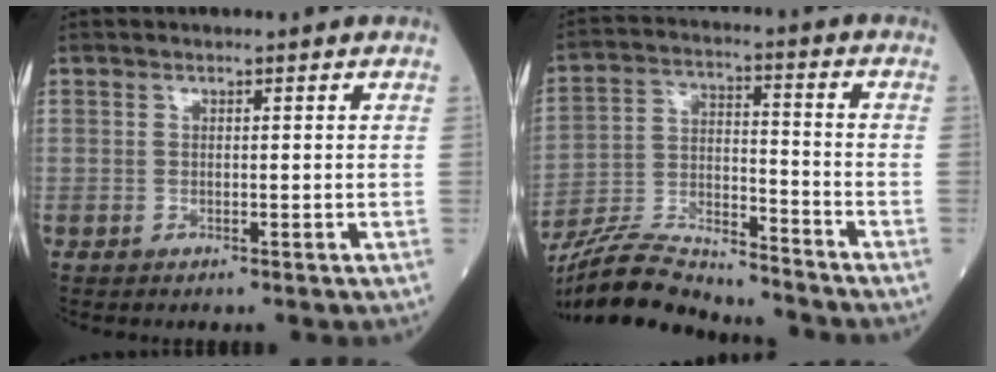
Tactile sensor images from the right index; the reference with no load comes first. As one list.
[{"total": 17.6, "force": [-16.3, 2.7, 6.1], "torque": [-0.136, -0.002, -0.288]}]